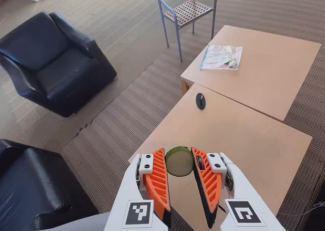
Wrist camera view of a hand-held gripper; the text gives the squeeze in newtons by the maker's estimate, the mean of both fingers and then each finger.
{"total": 8.5, "left": 8.0, "right": 9.0}